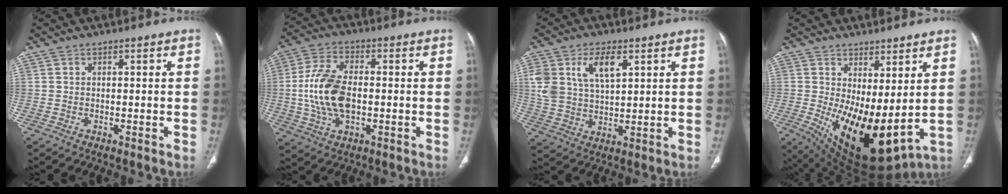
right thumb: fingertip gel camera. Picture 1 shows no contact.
{"total": 13.2, "force": [-0.8, 7.3, 10.9], "torque": [-0.221, 0.009, -0.013]}
{"total": 11.2, "force": [4.6, 6.0, 8.3], "torque": [-0.155, -0.006, 0.095]}
{"total": 16.0, "force": [0.7, 7.0, 14.4], "torque": [-0.240, -0.038, 0.038]}